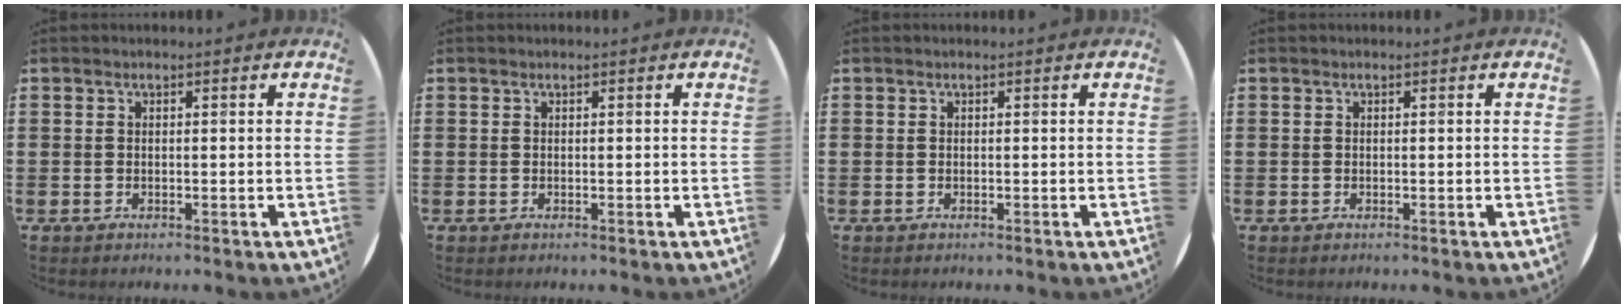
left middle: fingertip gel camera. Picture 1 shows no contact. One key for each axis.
{"total": 0.0}
{"total": 0.0}
{"total": 0.0}